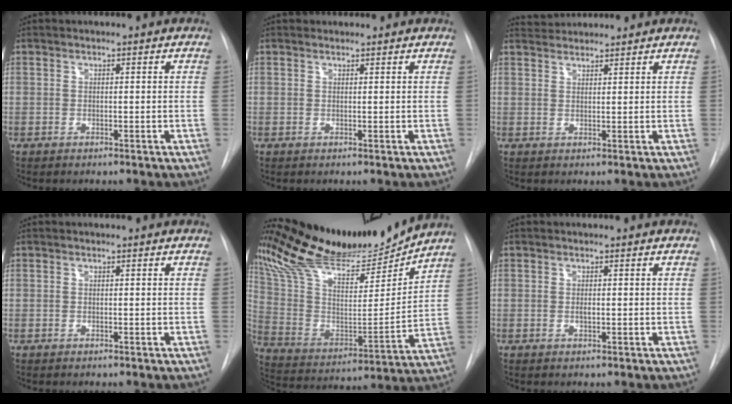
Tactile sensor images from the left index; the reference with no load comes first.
{"total": 1.7, "force": [1.6, 0.5, 0.1], "torque": [-0.003, 0.021, 0.025]}
{"total": 3.8, "force": [3.7, 0.3, 0.1], "torque": [-0.007, 0.029, 0.069]}
{"total": 0.0}
{"total": 22.7, "force": [20.9, 2.8, 8.5], "torque": [-0.164, -0.024, 0.346]}
{"total": 0.5, "force": [0.2, 0.2, 0.4], "torque": [-0.009, -0.001, 0.002]}